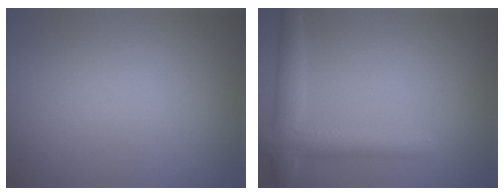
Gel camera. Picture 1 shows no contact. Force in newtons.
{"total": 3.4, "press": 3.4, "slide": 0.2}